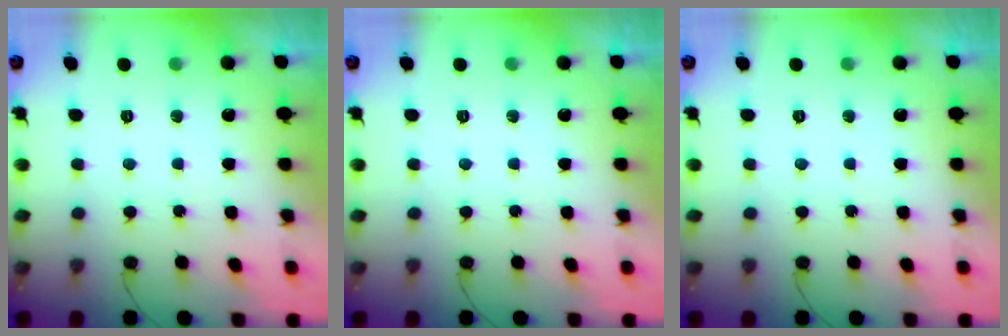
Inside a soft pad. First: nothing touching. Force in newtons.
{"total": 0.0}
{"total": 0.0}